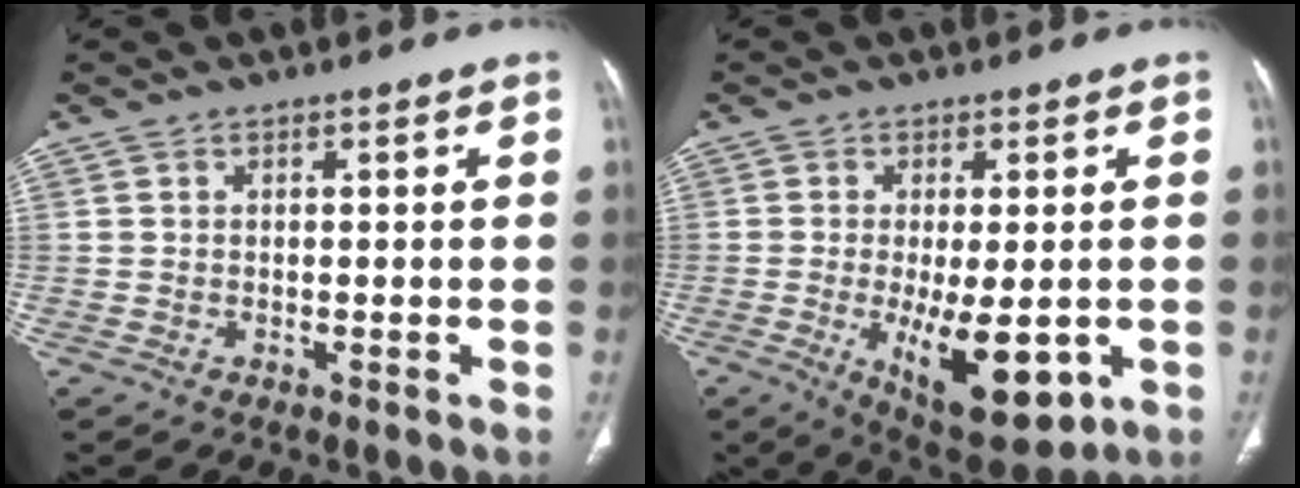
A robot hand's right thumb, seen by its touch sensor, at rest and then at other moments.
{"total": 13.1, "force": [-3.3, 5.3, 11.5], "torque": [-0.168, -0.020, -0.032]}